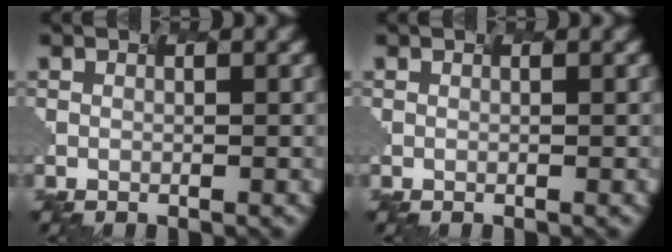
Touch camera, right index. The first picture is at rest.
{"total": 0.0}